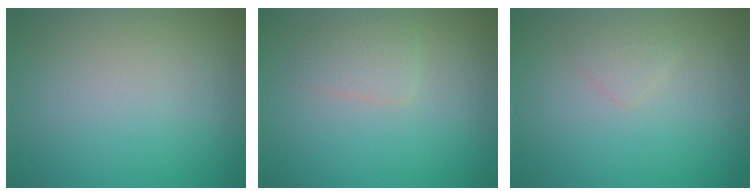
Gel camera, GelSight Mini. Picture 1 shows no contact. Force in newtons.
{"total": 1.7, "press": 1.7, "slide": 0.1}
{"total": 1.1, "press": 1.1, "slide": 0.1}